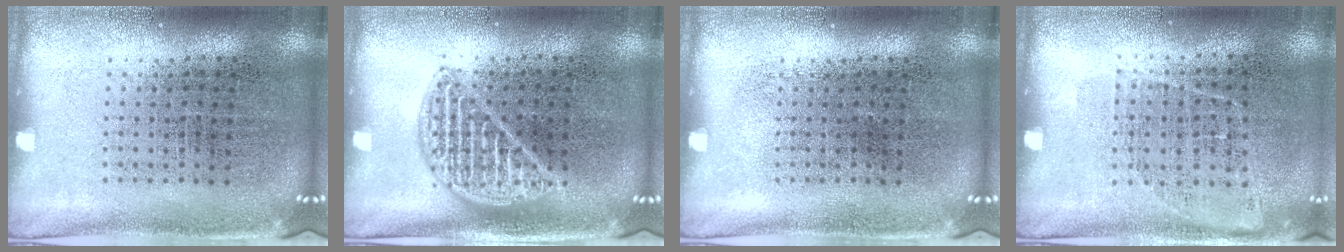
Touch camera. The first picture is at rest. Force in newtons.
{"total": 1.9, "press": 1.9, "slide": 0.3}
{"total": 0.0}
{"total": 1.0, "press": 0.8, "slide": 0.6}